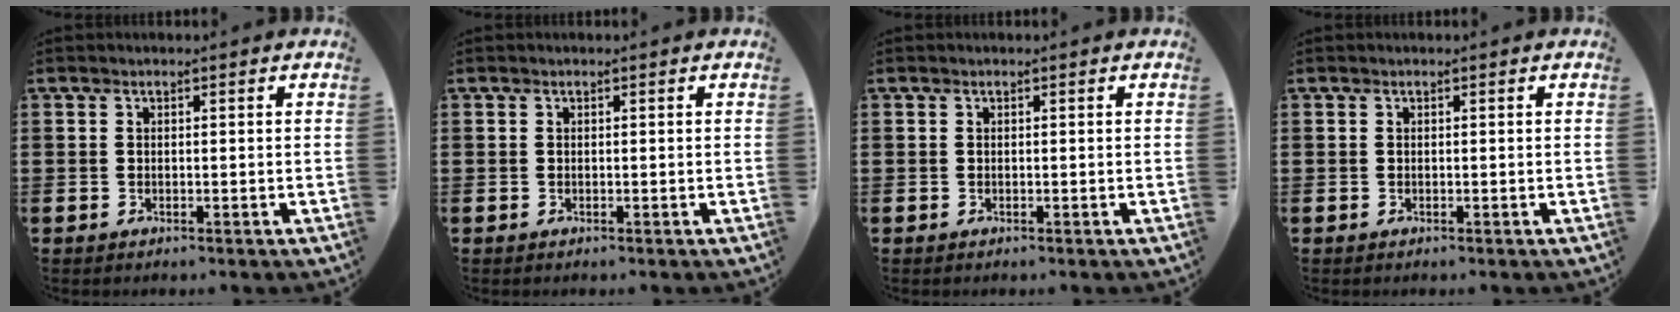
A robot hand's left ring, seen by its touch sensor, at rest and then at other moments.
{"total": 0.0}
{"total": 0.0}
{"total": 0.0}